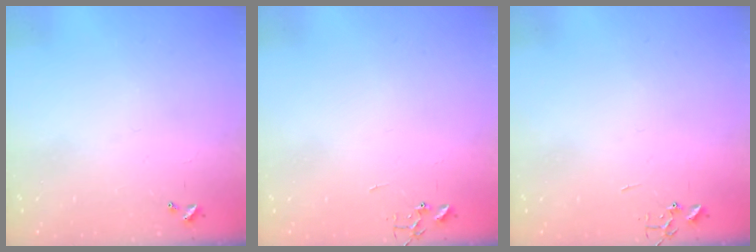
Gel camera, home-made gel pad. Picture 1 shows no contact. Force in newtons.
{"total": 0.0}
{"total": 0.0}